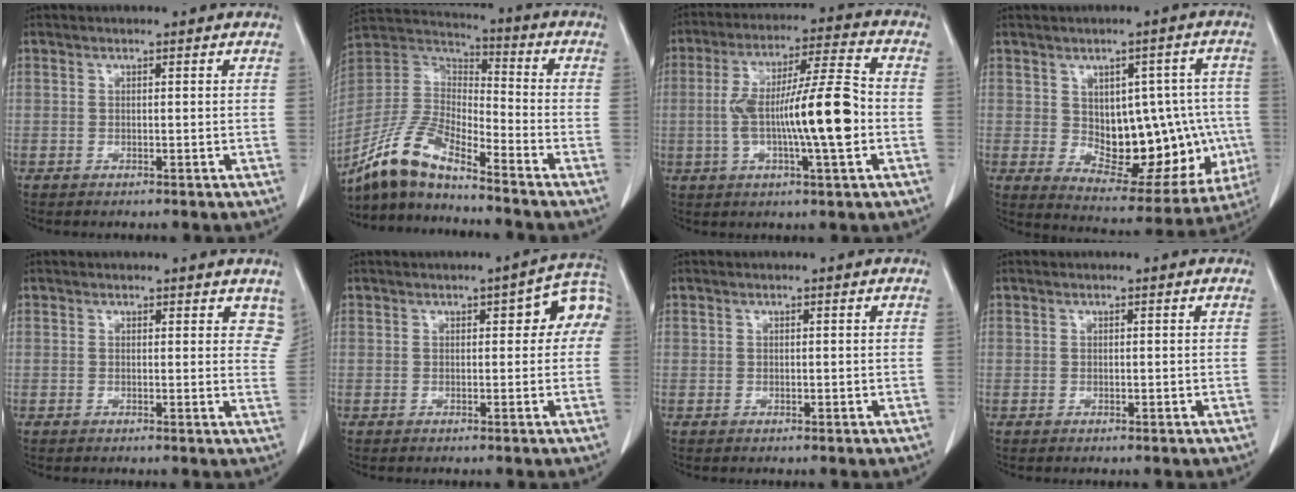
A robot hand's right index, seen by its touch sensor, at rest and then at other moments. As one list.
[{"total": 13.3, "force": [-11.0, 2.3, 7.2], "torque": [-0.158, 0.002, -0.214]}, {"total": 14.1, "force": [-1.9, 1.2, 13.9], "torque": [-0.245, 0.011, -0.032]}, {"total": 16.9, "force": [-0.8, 9.0, 14.2], "torque": [-0.179, 0.021, 0.021]}, {"total": 4.7, "force": [3.9, 2.1, 1.6], "torque": [0.005, -0.011, 0.029]}, {"total": 6.5, "force": [1.4, 2.5, 5.8], "torque": [-0.061, 0.032, 0.011]}, {"total": 0.0}, {"total": 0.0}]